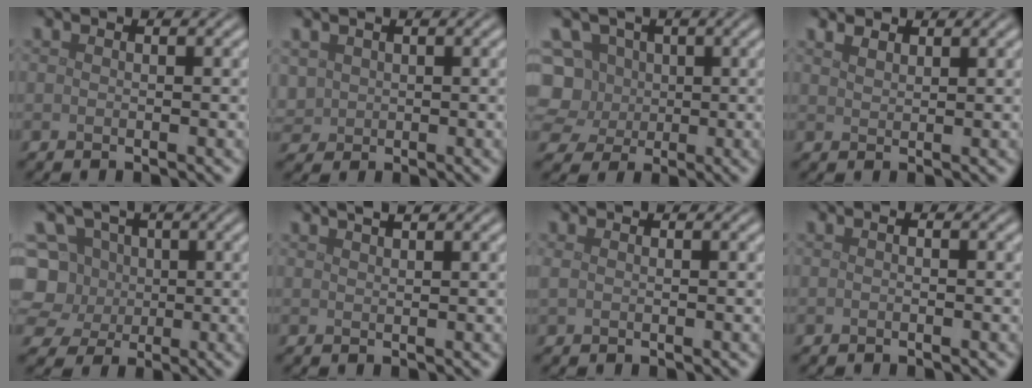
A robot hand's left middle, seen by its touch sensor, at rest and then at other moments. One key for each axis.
{"total": 1.6, "fx": 0.6, "fy": 1.4, "fz": 0.5, "tx": -0.017, "ty": -0.002, "tz": 0.017}
{"total": 8.8, "fx": 1.2, "fy": 8.1, "fz": 3.3, "tx": -0.077, "ty": 0.036, "tz": -0.003}
{"total": 1.5, "fx": 1.3, "fy": 0.5, "fz": 0.6, "tx": -0.015, "ty": 0.000, "tz": 0.029}
{"total": 7.9, "fx": 0.7, "fy": 7.4, "fz": 2.7, "tx": -0.070, "ty": 0.047, "tz": -0.021}
{"total": 2.2, "fx": 1.5, "fy": 0.8, "fz": 1.4, "tx": -0.002, "ty": 0.005, "tz": 0.004}
{"total": 0.7, "fx": 0.4, "fy": 0.3, "fz": 0.5, "tx": -0.012, "ty": 0.002, "tz": 0.005}
{"total": 0.7, "fx": 0.1, "fy": 0.2, "fz": 0.7, "tx": -0.014, "ty": -0.003, "tz": -0.006}